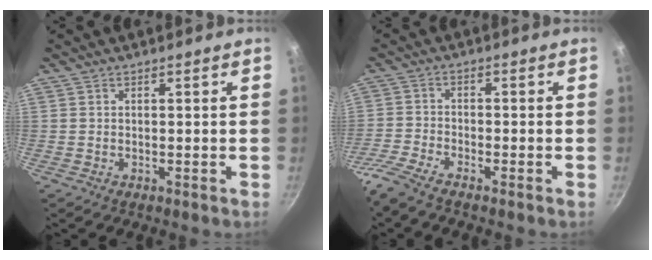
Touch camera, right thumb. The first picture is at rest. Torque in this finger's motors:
{"motor_torque": [0.57, -0.34, 1.43, -1.34, 0.17]}